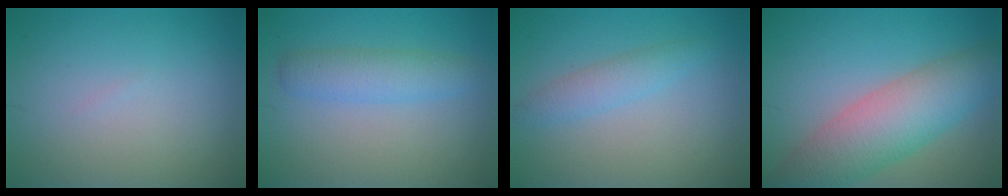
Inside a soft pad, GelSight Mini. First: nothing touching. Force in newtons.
{"total": 2.9, "press": 2.9, "slide": 0.1}
{"total": 2.1, "press": 2.1, "slide": 0.0}
{"total": 7.5, "press": 7.5, "slide": 0.3}